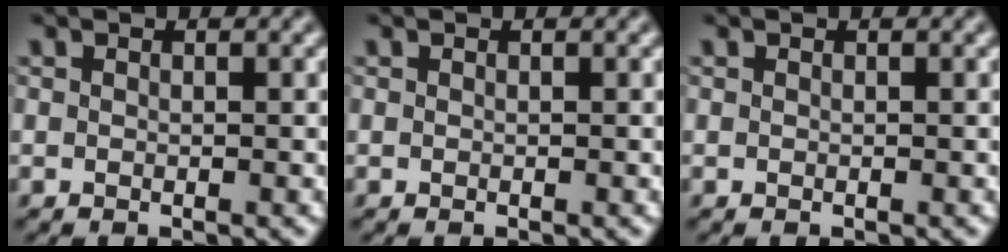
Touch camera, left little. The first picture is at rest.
{"total": 0.0}
{"total": 0.0}